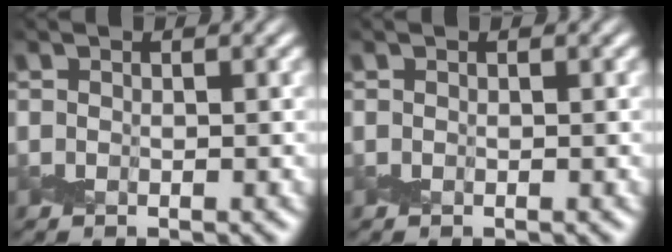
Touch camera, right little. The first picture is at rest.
{"total": 0.0}